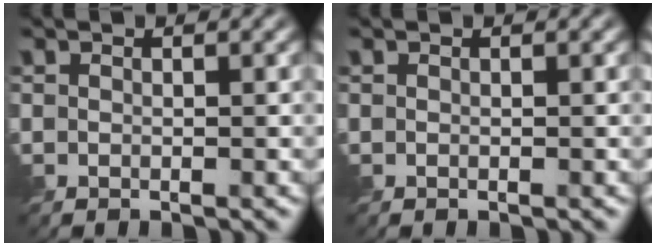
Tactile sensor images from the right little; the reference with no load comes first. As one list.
[{"total": 0.0}]